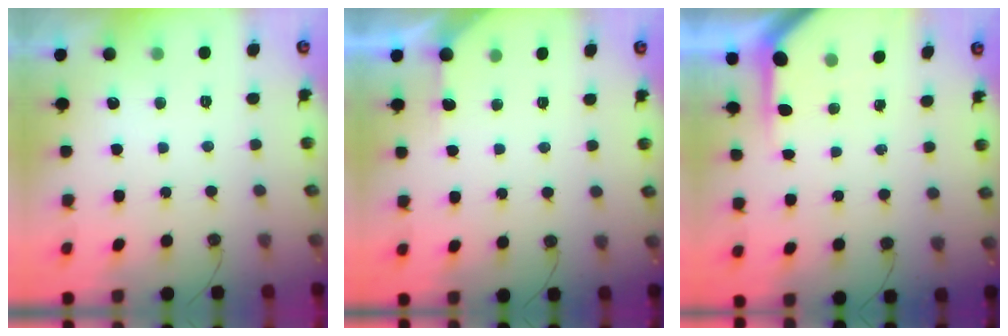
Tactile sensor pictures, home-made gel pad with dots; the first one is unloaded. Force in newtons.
{"total": 2.5, "press": 2.5, "slide": 0.2}
{"total": 4.8, "press": 4.8, "slide": 0.4}